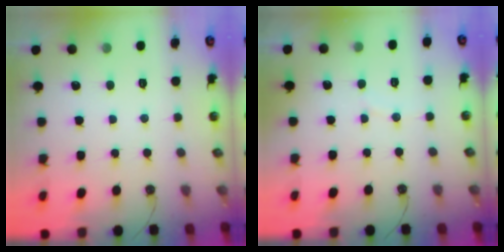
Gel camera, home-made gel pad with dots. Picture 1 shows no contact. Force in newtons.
{"total": 2.8, "press": 2.8, "slide": 0.4}